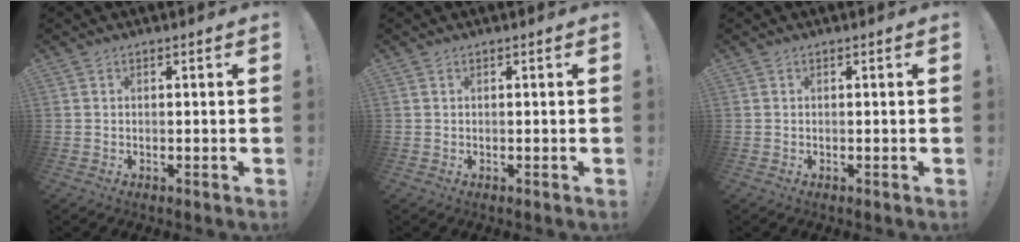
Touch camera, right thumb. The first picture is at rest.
{"total": 0.0}
{"total": 0.0}